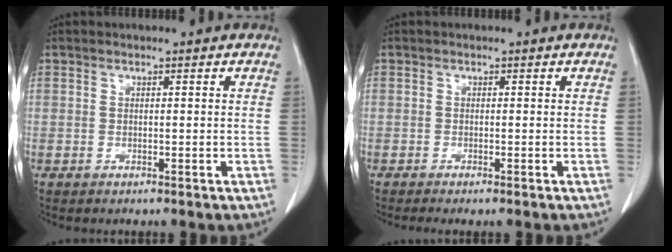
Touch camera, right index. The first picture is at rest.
{"total": 1.6, "force": [-1.3, 0.0, 0.9], "torque": [-0.012, -0.004, -0.019]}